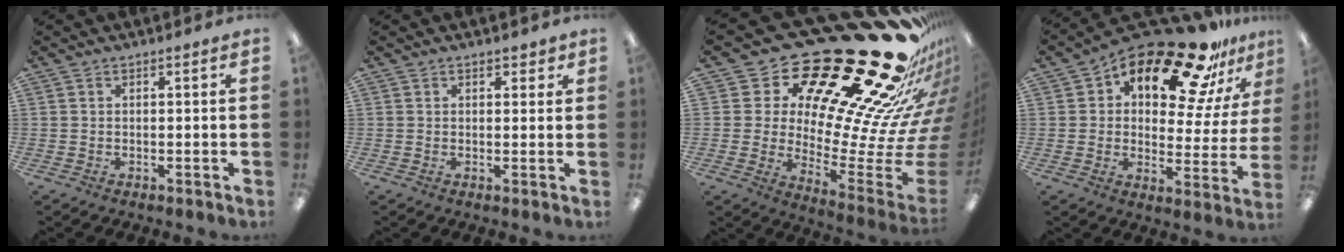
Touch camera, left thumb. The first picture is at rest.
{"total": 1.9, "force": [1.3, 1.1, 0.8], "torque": [-0.008, 0.000, 0.021]}
{"total": 34.3, "force": [24.2, 12.5, 20.8], "torque": [-0.216, -0.245, 0.453]}
{"total": 19.3, "force": [14.5, 7.3, 10.4], "torque": [-0.162, -0.115, 0.243]}